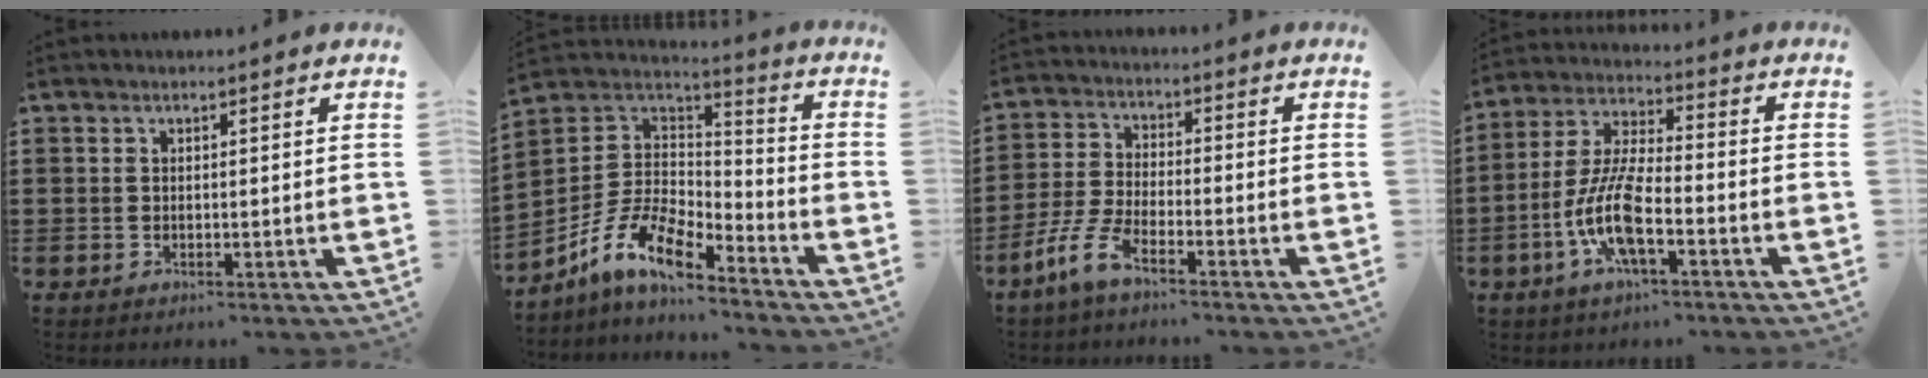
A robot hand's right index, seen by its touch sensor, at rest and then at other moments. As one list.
[{"total": 11.1, "force": [-7.1, 4.4, 7.2], "torque": [-0.168, 0.007, -0.145]}, {"total": 5.6, "force": [-4.3, 0.8, 3.5], "torque": [-0.100, -0.011, -0.091]}, {"total": 9.7, "force": [-3.9, 2.7, 8.5], "torque": [-0.193, -0.005, -0.078]}]